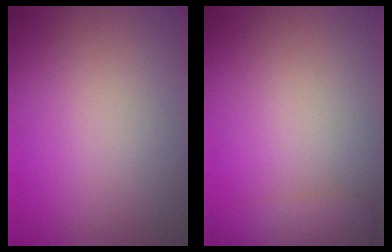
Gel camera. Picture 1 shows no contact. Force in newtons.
{"total": 2.4, "press": 2.3, "slide": 0.3}